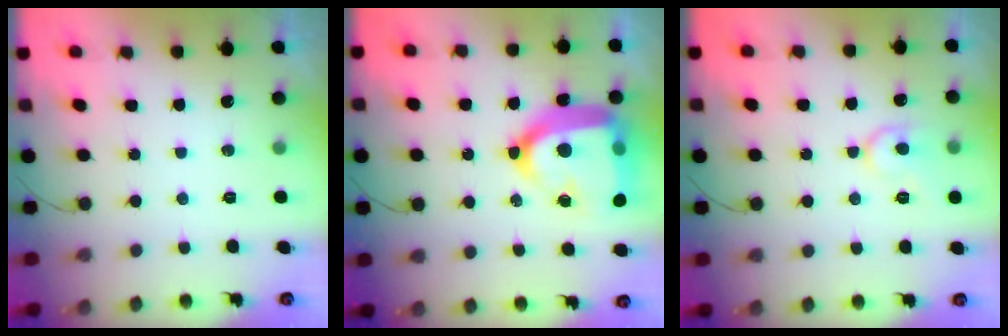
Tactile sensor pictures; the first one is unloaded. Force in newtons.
{"total": 26.9, "press": 26.7, "slide": 2.5}
{"total": 9.3, "press": 9.3, "slide": 0.8}